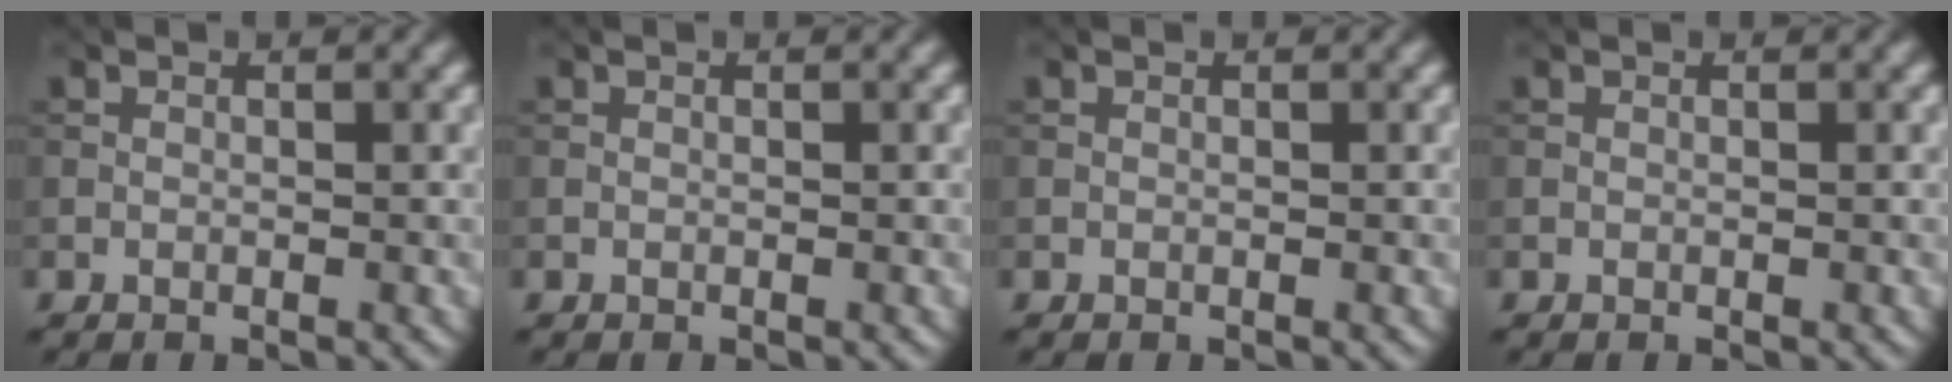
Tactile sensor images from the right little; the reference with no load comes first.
{"total": 0.0}
{"total": 0.0}
{"total": 0.0}